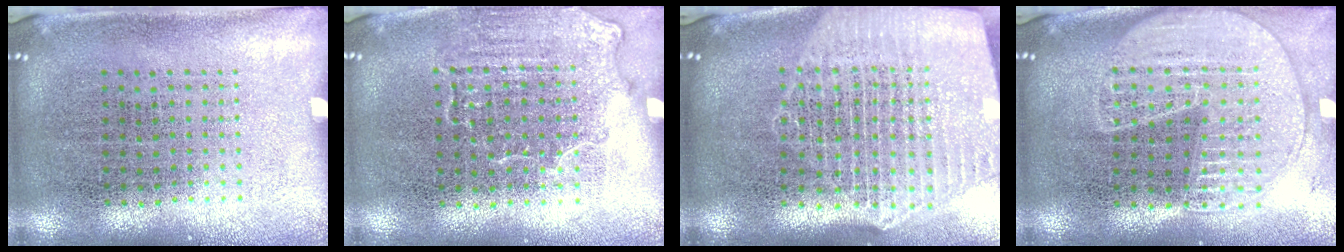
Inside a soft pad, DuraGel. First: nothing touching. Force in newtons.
{"total": 1.4, "press": 1.2, "slide": 0.7}
{"total": 2.8, "press": 2.3, "slide": 1.5}
{"total": 1.8, "press": 1.7, "slide": 0.7}